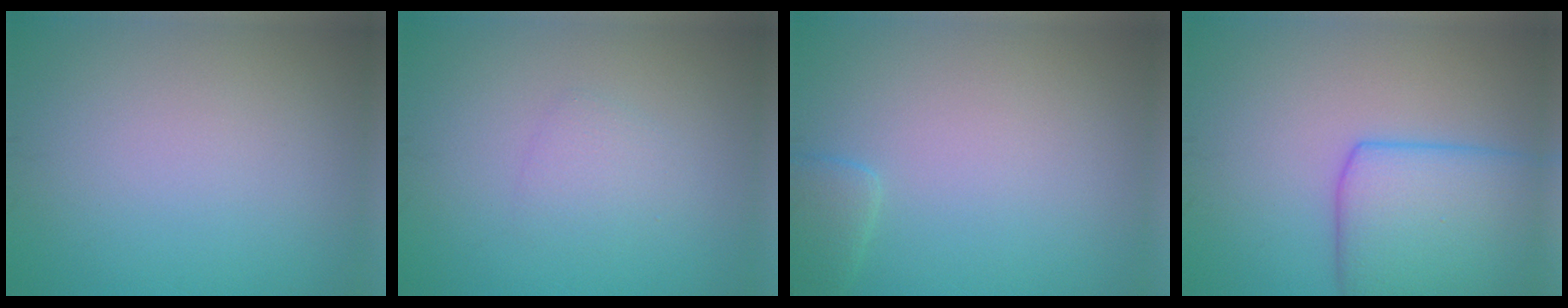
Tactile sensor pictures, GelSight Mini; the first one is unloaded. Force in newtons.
{"total": 1.5, "press": 1.5, "slide": 0.0}
{"total": 1.7, "press": 1.7, "slide": 0.2}
{"total": 8.4, "press": 8.4, "slide": 0.5}